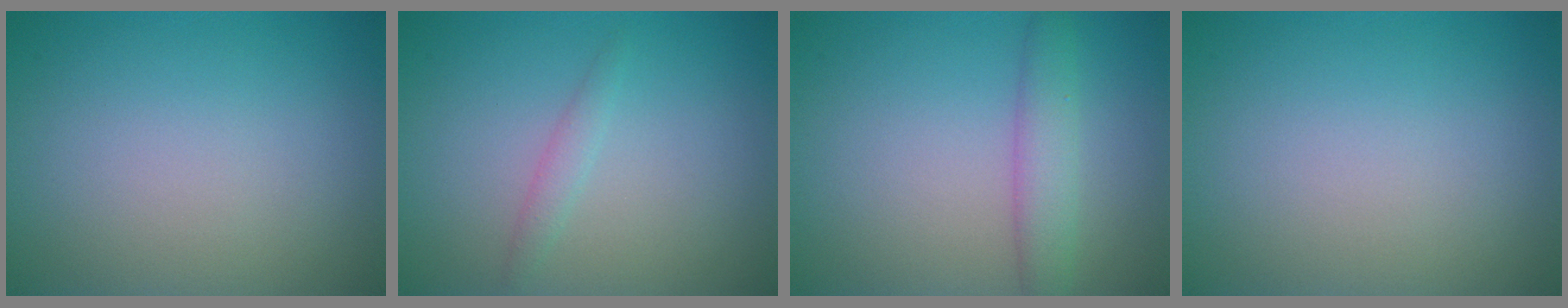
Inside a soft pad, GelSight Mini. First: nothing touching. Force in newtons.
{"total": 1.1, "press": 1.1, "slide": 0.0}
{"total": 2.9, "press": 2.9, "slide": 0.1}
{"total": 0.0}